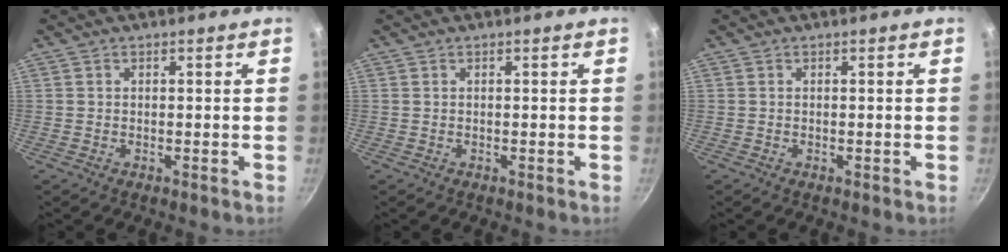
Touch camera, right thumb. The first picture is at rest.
{"total": 0.0}
{"total": 0.0}